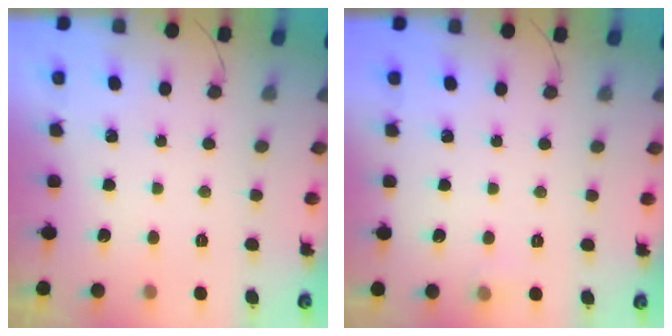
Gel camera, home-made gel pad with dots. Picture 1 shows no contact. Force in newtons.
{"total": 4.3, "press": 2.9, "slide": 3.2}